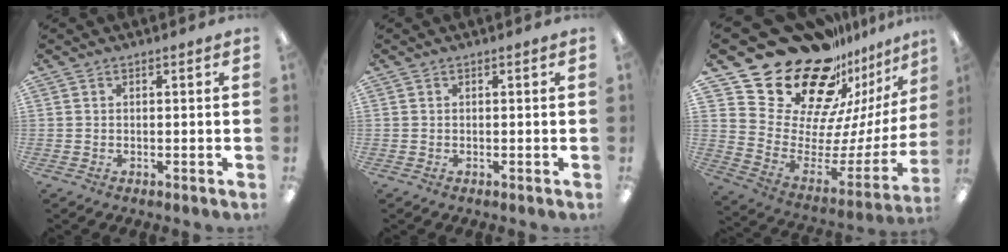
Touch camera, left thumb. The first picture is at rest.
{"total": 0.0}
{"total": 27.6, "force": [20.6, 13.9, 12.0], "torque": [-0.199, -0.166, 0.396]}